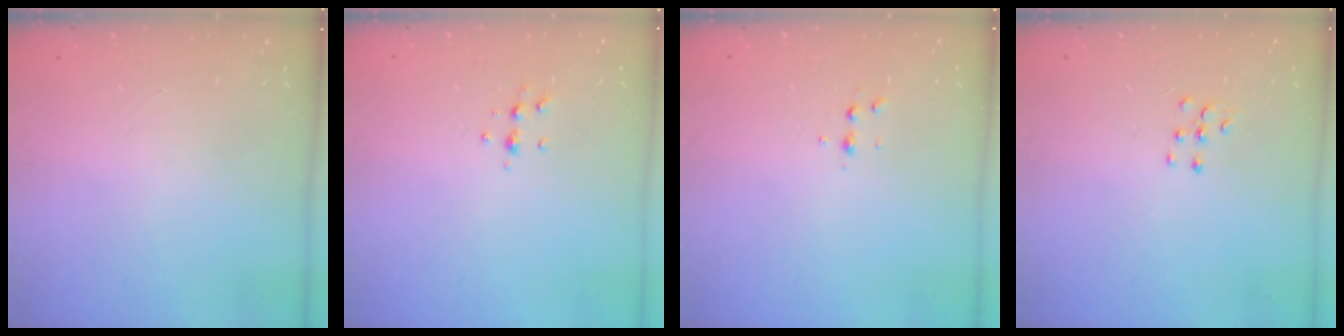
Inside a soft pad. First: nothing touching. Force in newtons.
{"total": 5.8, "press": 5.7, "slide": 1.2}
{"total": 4.1, "press": 4.0, "slide": 1.1}
{"total": 5.3, "press": 5.3, "slide": 0.5}